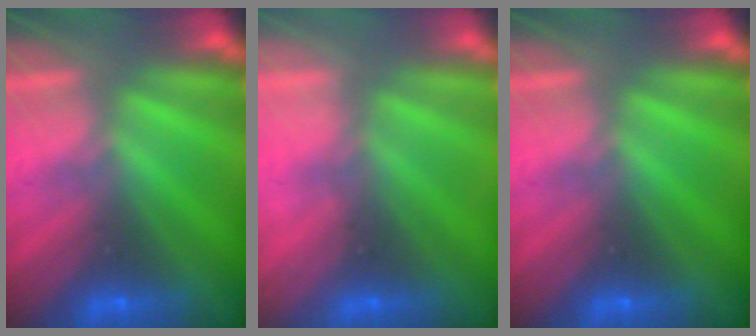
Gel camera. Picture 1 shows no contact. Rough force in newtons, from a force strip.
{"total": 2.3}
{"total": 0.0}